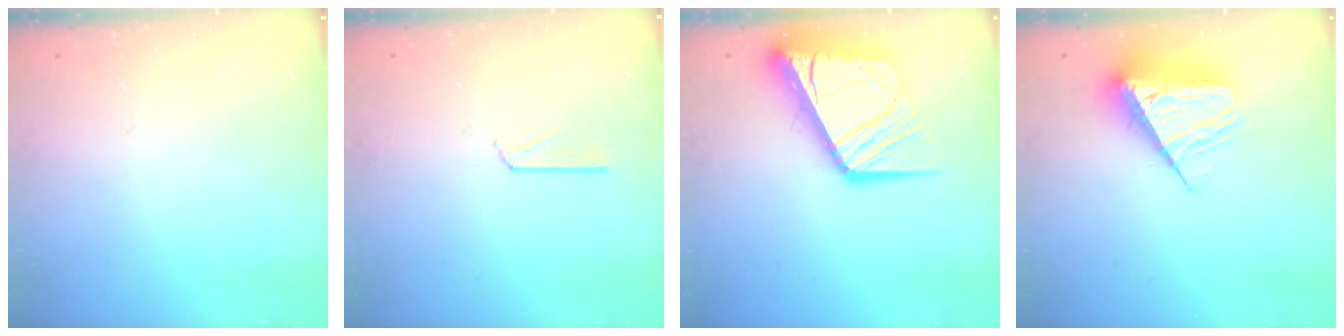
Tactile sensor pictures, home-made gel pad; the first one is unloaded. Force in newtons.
{"total": 3.4, "press": 3.3, "slide": 0.3}
{"total": 19.0, "press": 18.9, "slide": 2.1}
{"total": 11.7, "press": 11.7, "slide": 0.5}